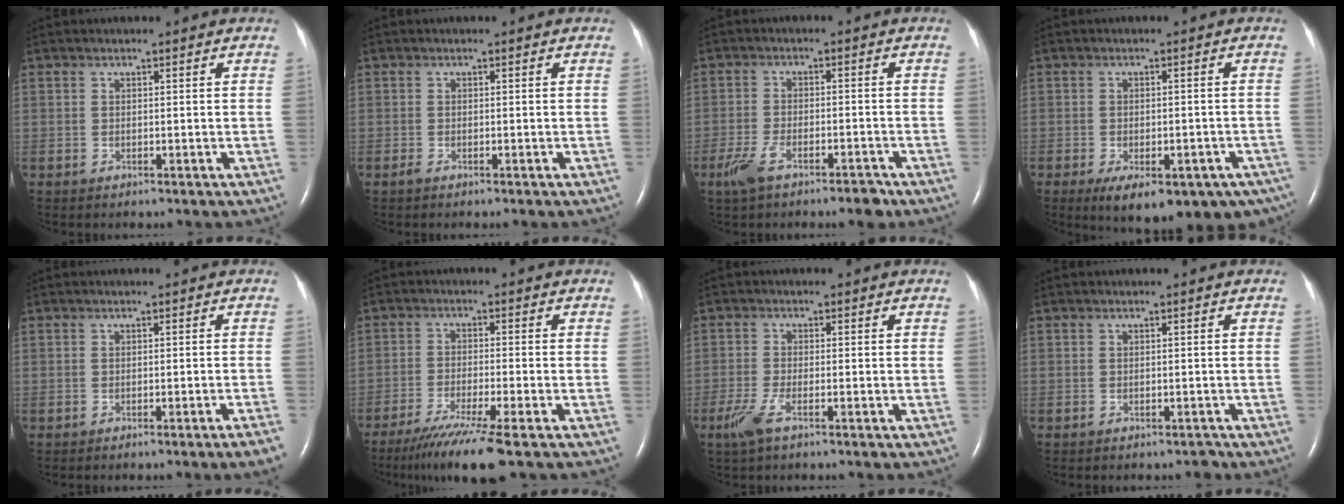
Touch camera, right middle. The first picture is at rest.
{"total": 0.6, "force": [-0.5, 0.1, 0.4], "torque": [-0.012, -0.002, -0.009]}
{"total": 6.4, "force": [-4.4, 1.9, 4.3], "torque": [-0.086, -0.005, -0.073]}
{"total": 15.7, "force": [-10.0, 7.2, 9.6], "torque": [-0.108, -0.010, -0.120]}
{"total": 2.4, "force": [-1.7, -0.9, 1.5], "torque": [-0.017, -0.002, -0.021]}
{"total": 9.5, "force": [-6.9, -1.0, 6.5], "torque": [-0.108, -0.031, -0.112]}
{"total": 3.7, "force": [-2.2, 0.6, 2.9], "torque": [-0.072, -0.010, -0.048]}
{"total": 0.9, "force": [-0.8, 0.4, 0.2], "torque": [-0.002, 0.000, -0.010]}